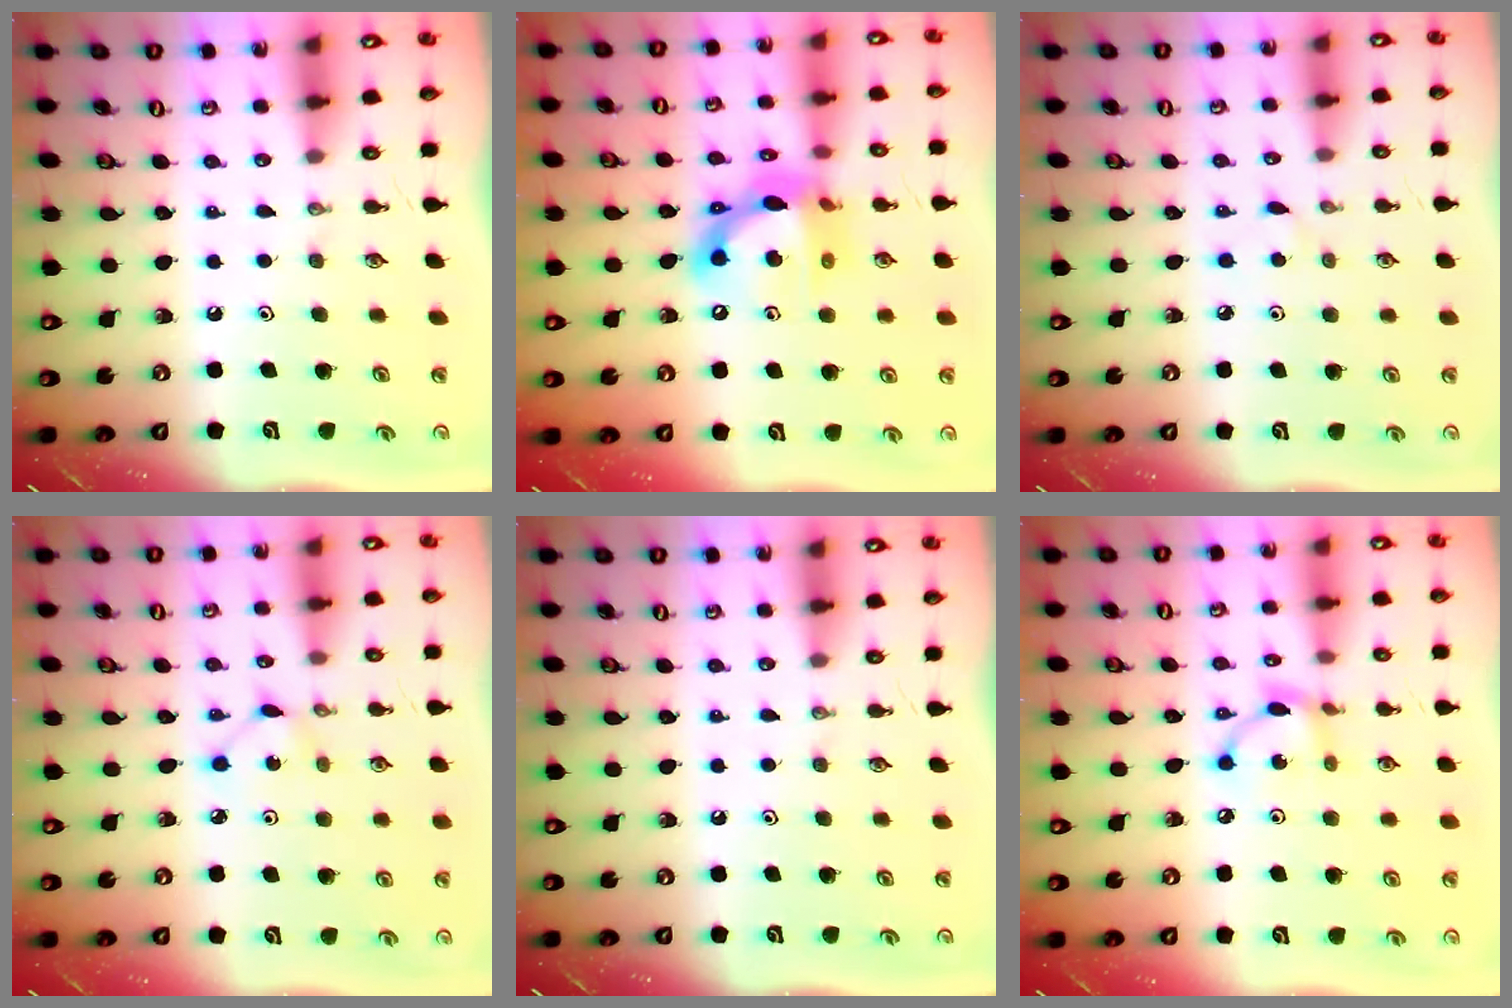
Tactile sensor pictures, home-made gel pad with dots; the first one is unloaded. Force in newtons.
{"total": 14.4, "press": 14.4, "slide": 1.5}
{"total": 2.9, "press": 2.9, "slide": 0.3}
{"total": 2.2, "press": 2.2, "slide": 0.3}
{"total": 0.0}
{"total": 6.0, "press": 6.0, "slide": 0.1}